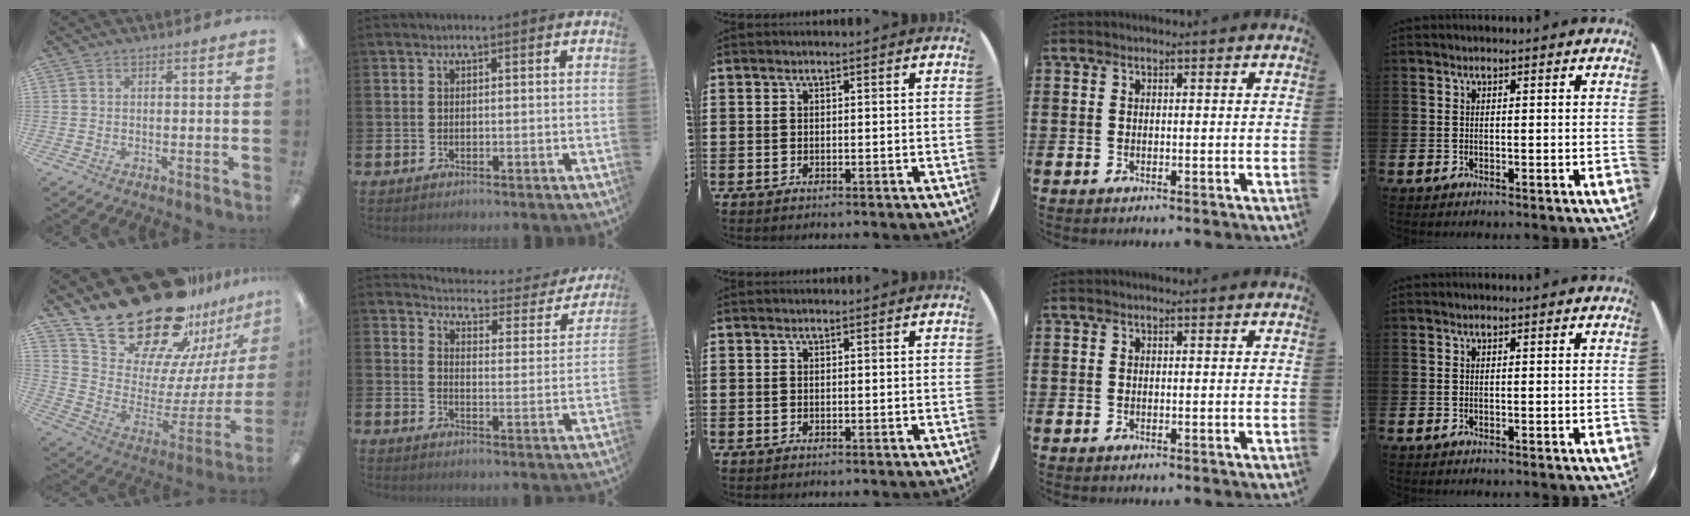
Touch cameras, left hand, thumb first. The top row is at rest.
{"thumb": {"total": 30.2, "force": [22.6, 13.2, 15.0], "torque": [-0.232, -0.166, 0.429]}, "index": {"total": 3.6, "force": [3.4, 0.9, 0.6], "torque": [-0.028, -0.037, 0.049]}}